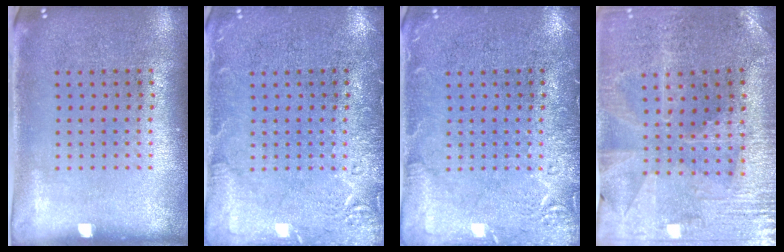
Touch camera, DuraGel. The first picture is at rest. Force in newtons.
{"total": 2.7, "press": 2.7, "slide": 0.5}
{"total": 2.7, "press": 2.7, "slide": 0.5}
{"total": 1.4, "press": 1.3, "slide": 0.4}